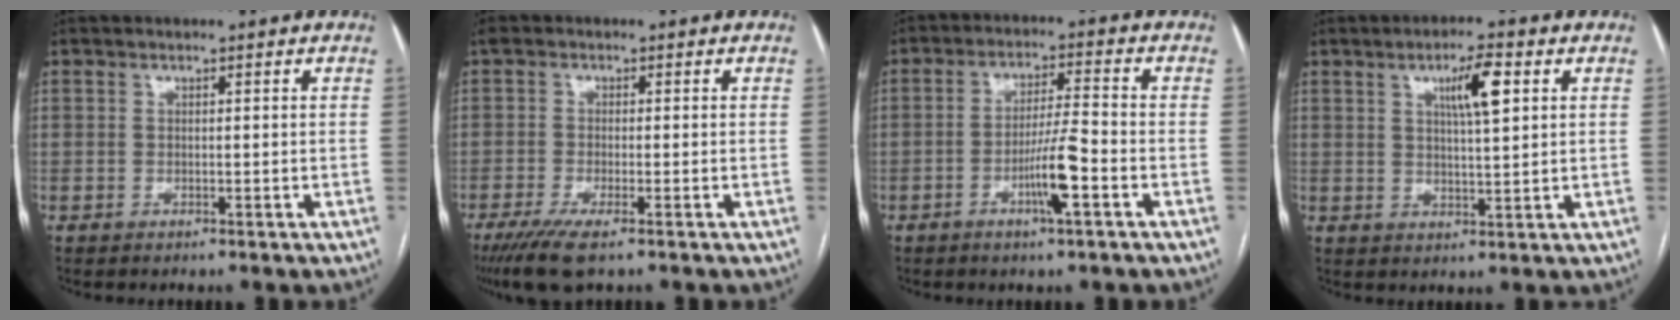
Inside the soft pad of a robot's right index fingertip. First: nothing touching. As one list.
[{"total": 5.9, "force": [-3.8, 1.0, 4.4], "torque": [-0.081, -0.017, -0.066]}, {"total": 6.9, "force": [-2.9, -0.1, 6.3], "torque": [-0.117, -0.003, -0.052]}, {"total": 6.1, "force": [2.4, 0.8, 5.5], "torque": [-0.095, 0.005, 0.039]}]